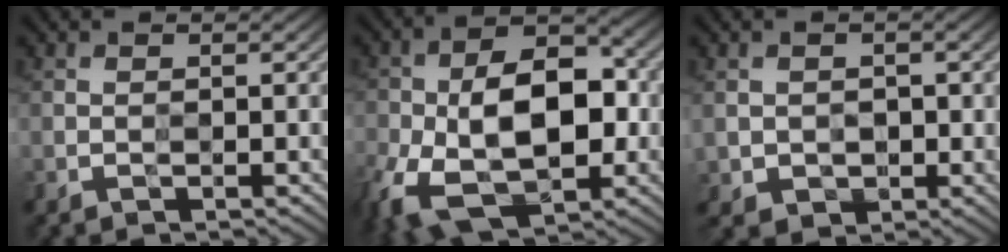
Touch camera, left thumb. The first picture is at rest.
{"total": 15.3, "force": [-4.3, 9.1, 11.5], "torque": [-0.221, -0.030, -0.071]}
{"total": 2.7, "force": [0.1, 2.6, 0.7], "torque": [-0.026, -0.011, 0.000]}